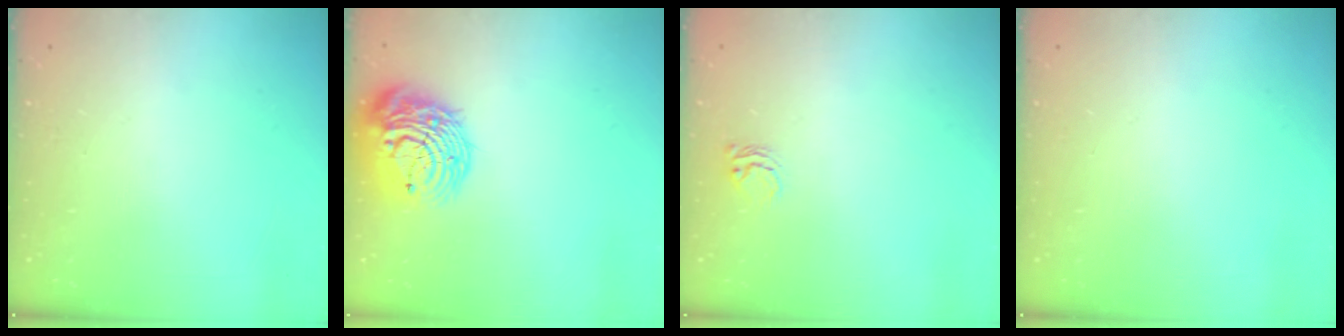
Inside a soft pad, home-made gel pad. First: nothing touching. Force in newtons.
{"total": 16.1, "press": 15.9, "slide": 2.6}
{"total": 5.1, "press": 5.1, "slide": 0.3}
{"total": 0.0}